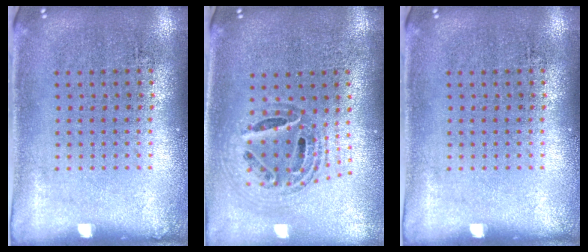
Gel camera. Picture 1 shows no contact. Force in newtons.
{"total": 1.0, "press": 1.0, "slide": 0.2}
{"total": 0.0}